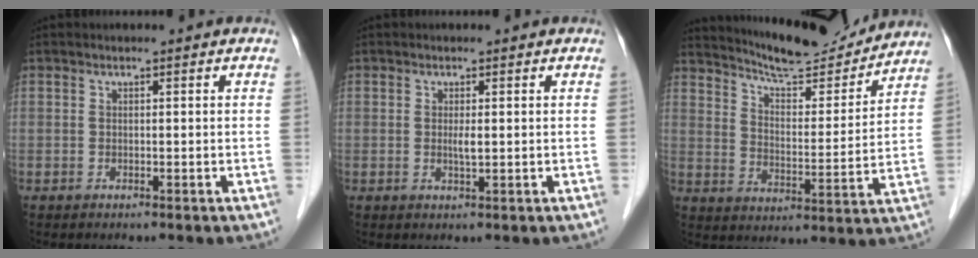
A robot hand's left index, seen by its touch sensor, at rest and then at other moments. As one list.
[{"total": 1.3, "force": [-0.3, 0.1, 1.3], "torque": [-0.028, -0.008, -0.005]}, {"total": 15.0, "force": [14.2, 1.8, 4.6], "torque": [-0.077, -0.014, 0.209]}]